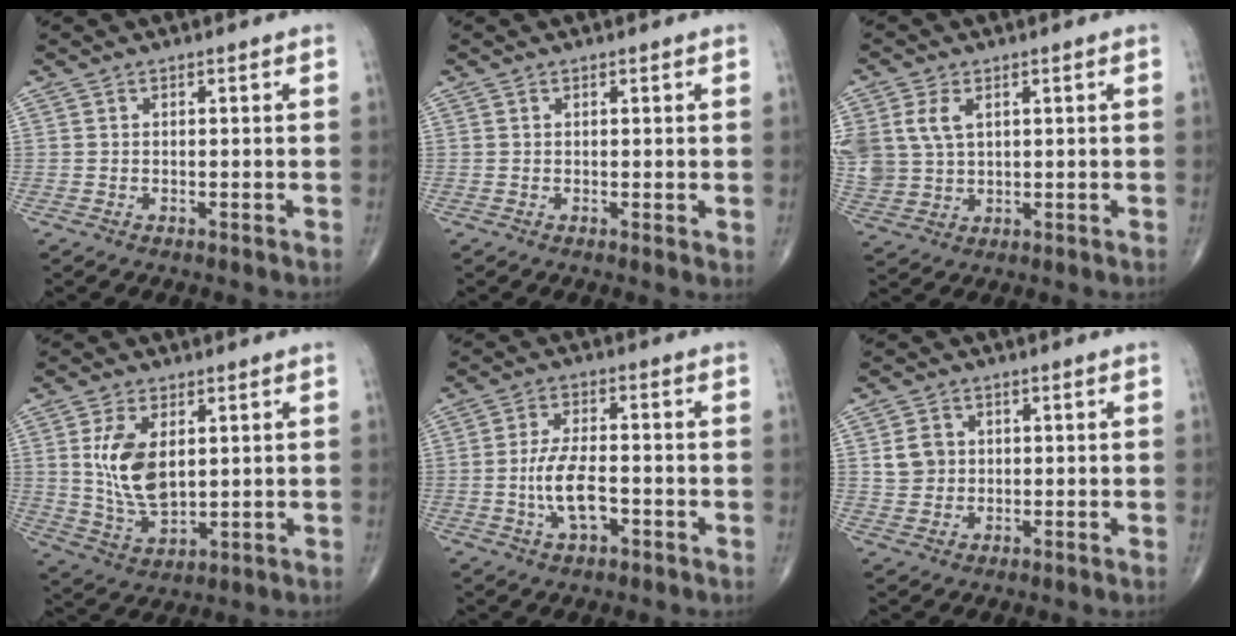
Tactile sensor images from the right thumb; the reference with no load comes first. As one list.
[{"total": 0.9, "force": [0.3, 0.3, 0.8], "torque": [-0.011, -0.005, 0.002]}, {"total": 9.4, "force": [2.8, 6.5, 6.2], "torque": [-0.142, 0.000, 0.066]}, {"total": 11.0, "force": [2.3, 6.1, 8.8], "torque": [-0.161, -0.018, 0.056]}, {"total": 7.8, "force": [-2.1, 3.5, 6.7], "torque": [-0.128, 0.011, -0.039]}, {"total": 4.7, "force": [0.8, 4.2, 2.0], "torque": [-0.018, 0.000, 0.016]}]